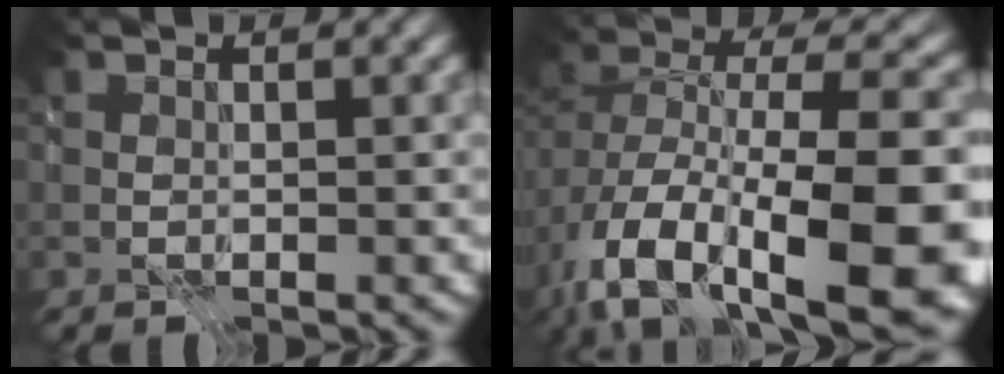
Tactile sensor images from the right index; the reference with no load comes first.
{"total": 16.3, "force": [-6.4, 8.0, 12.6], "torque": [-0.234, -0.009, -0.088]}